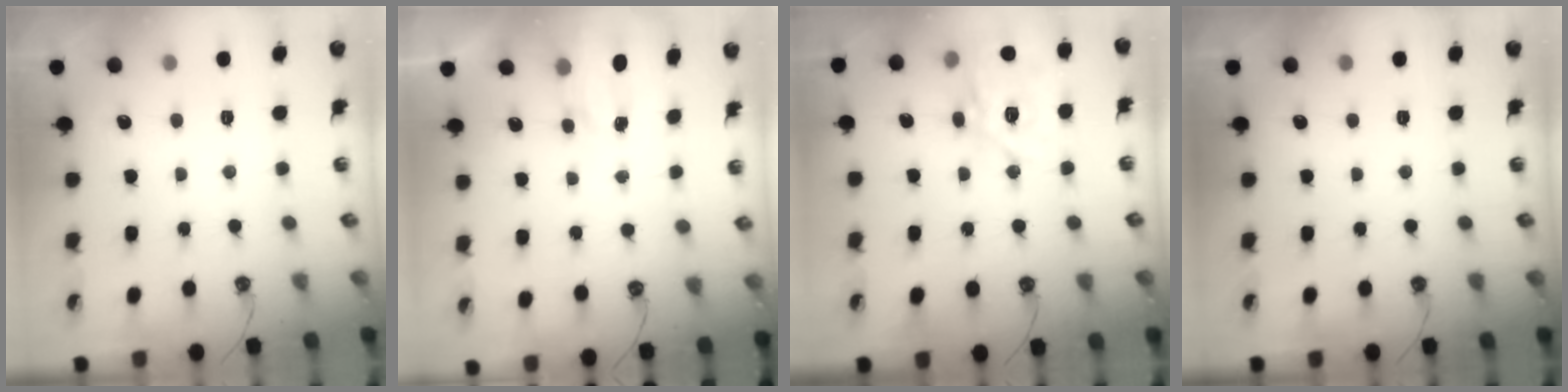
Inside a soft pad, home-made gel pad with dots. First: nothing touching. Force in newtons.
{"total": 2.6, "press": 2.6, "slide": 0.4}
{"total": 17.0, "press": 16.8, "slide": 2.4}
{"total": 0.0}